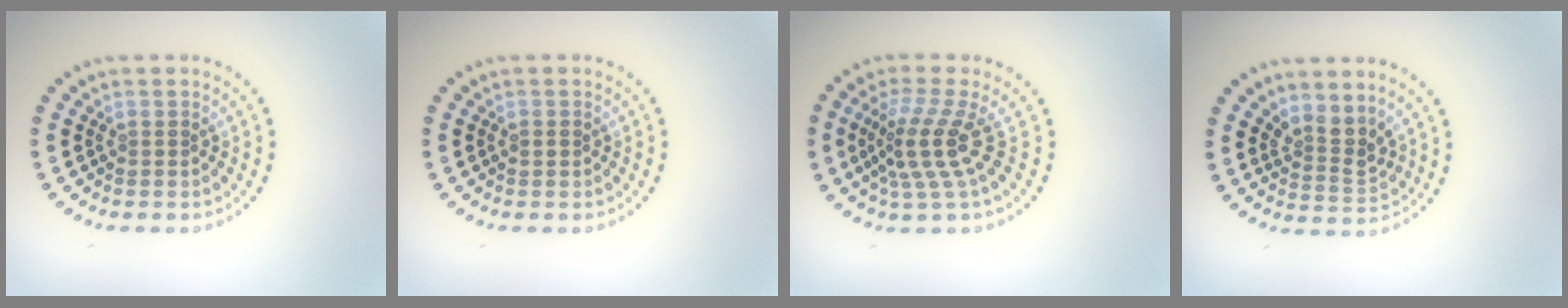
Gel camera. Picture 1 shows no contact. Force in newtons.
{"total": 0.8, "press": 0.8, "slide": 0.1}
{"total": 4.0, "press": 2.8, "slide": 2.8}
{"total": 2.6, "press": 1.9, "slide": 1.8}